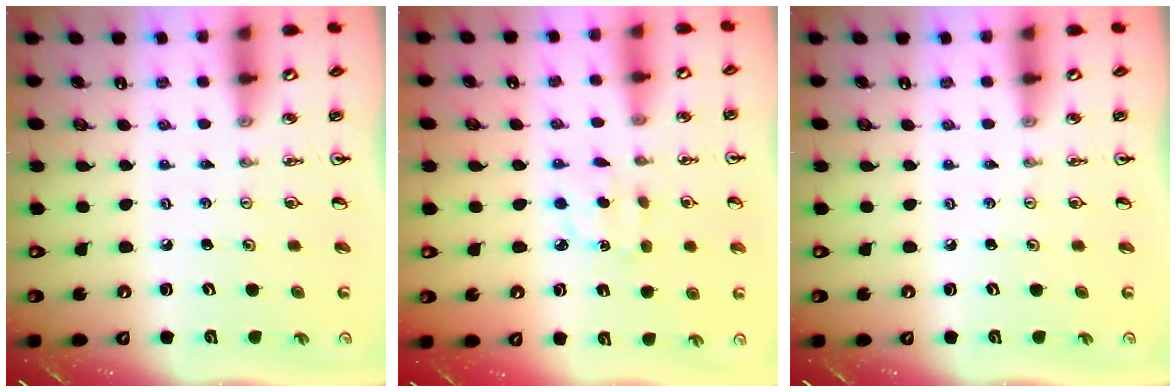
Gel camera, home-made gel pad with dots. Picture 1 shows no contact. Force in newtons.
{"total": 3.9, "press": 3.9, "slide": 0.4}
{"total": 0.0}